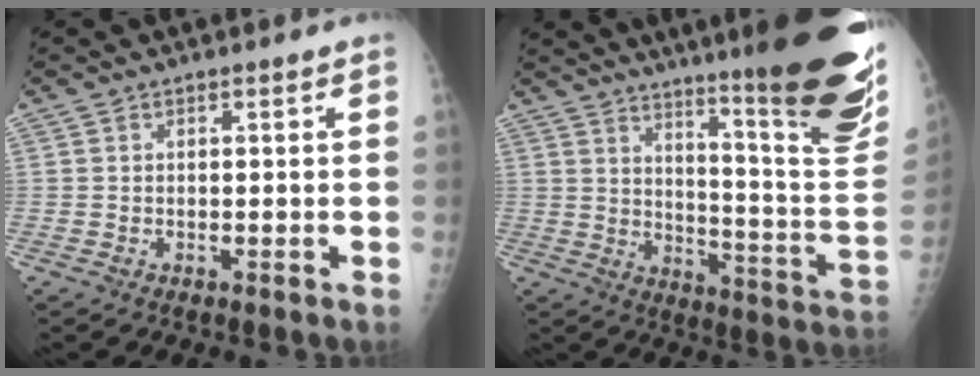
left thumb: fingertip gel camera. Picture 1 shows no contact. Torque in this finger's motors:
{"motor_torque": [3.82, 1.19, 1.46, -1.31, 0.32]}